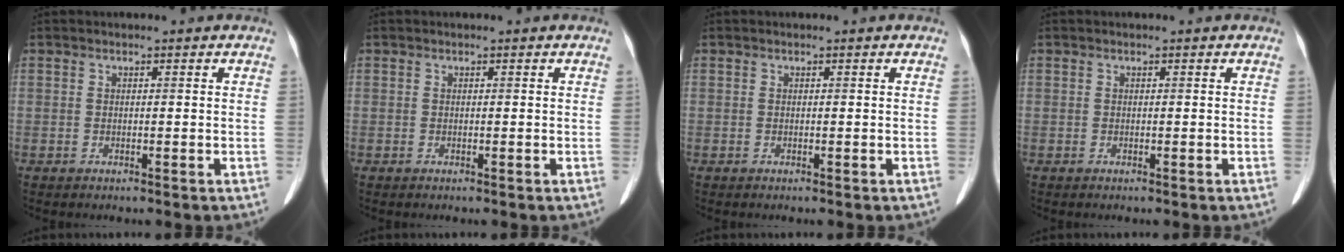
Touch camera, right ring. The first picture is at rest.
{"total": 0.0}
{"total": 0.0}
{"total": 0.0}